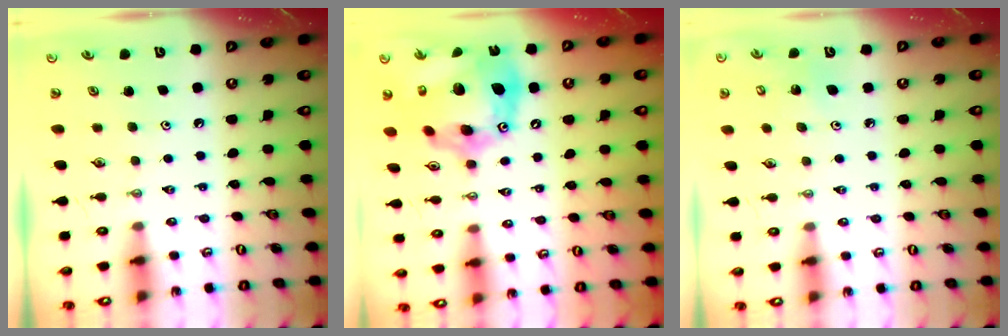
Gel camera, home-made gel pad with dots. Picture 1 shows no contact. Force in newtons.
{"total": 24.0, "press": 23.8, "slide": 2.6}
{"total": 3.5, "press": 3.5, "slide": 0.3}